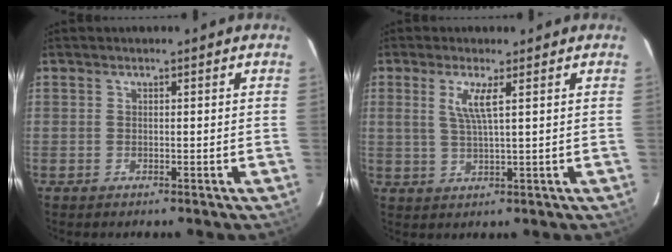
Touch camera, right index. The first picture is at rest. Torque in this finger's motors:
{"motor_torque": [0.09, 0.07, 0.09, 0.07]}